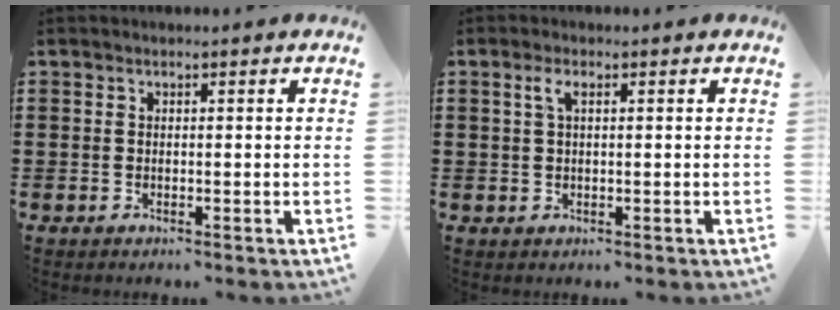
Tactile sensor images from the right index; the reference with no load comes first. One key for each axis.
{"total": 1.9, "fx": 0.5, "fy": 0.5, "fz": 1.7, "tx": -0.035, "ty": 0.005, "tz": 0.008}